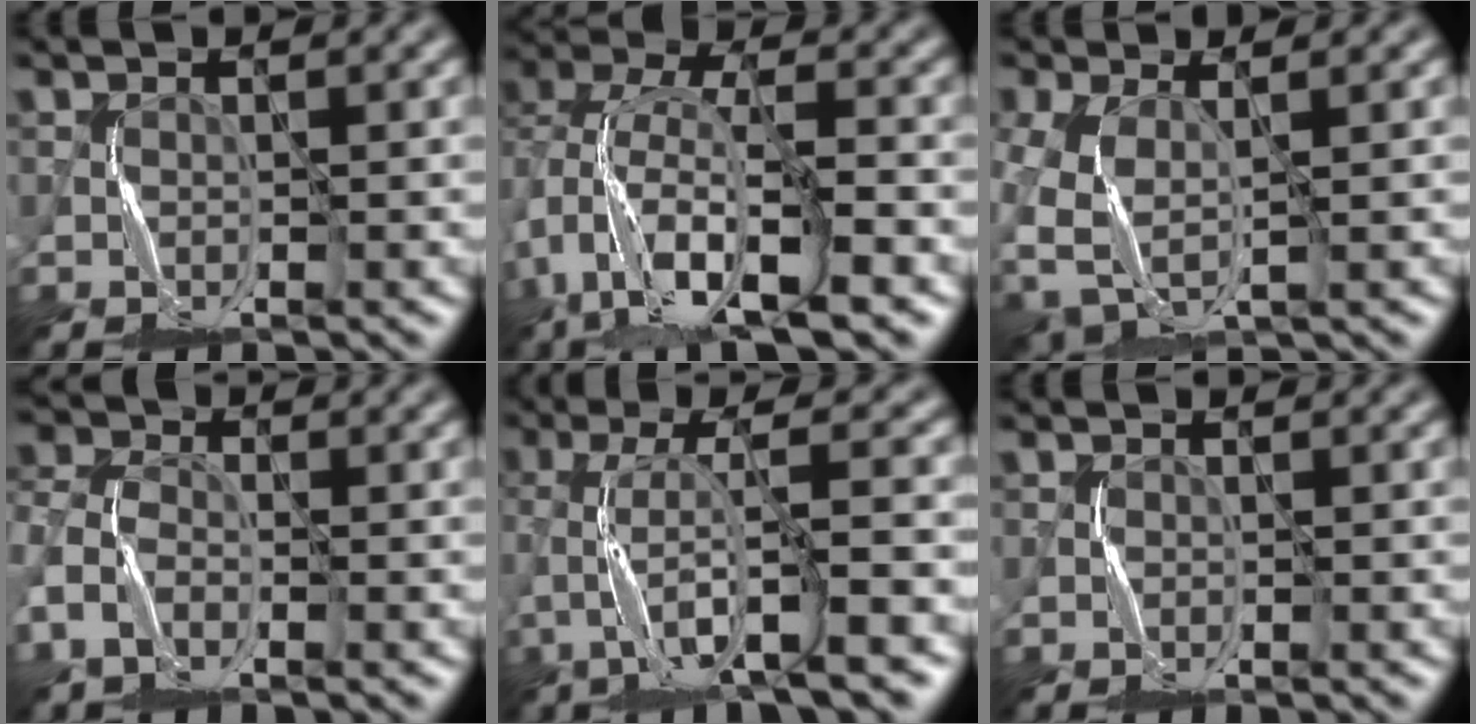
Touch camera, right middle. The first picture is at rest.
{"total": 10.2, "force": [-5.0, 4.4, 7.7], "torque": [-0.145, 0.005, -0.093]}
{"total": 5.1, "force": [-1.2, 3.1, 3.9], "torque": [-0.115, -0.014, -0.021]}
{"total": 5.0, "force": [-2.2, 3.4, 2.9], "torque": [-0.077, 0.000, -0.056]}
{"total": 7.2, "force": [-3.4, 1.1, 6.2], "torque": [-0.109, 0.009, -0.065]}
{"total": 0.6, "force": [-0.3, 0.5, 0.1], "torque": [0.000, 0.001, -0.006]}